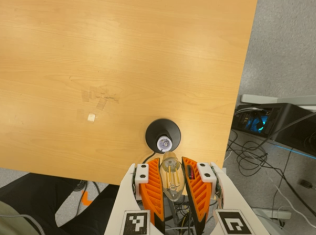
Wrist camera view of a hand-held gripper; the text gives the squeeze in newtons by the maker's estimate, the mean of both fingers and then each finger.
{"total": 17.0, "left": 17.2, "right": 16.8}